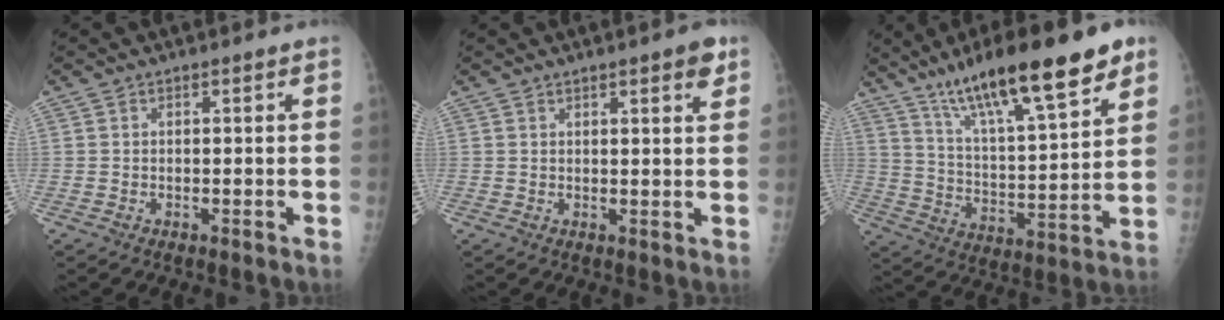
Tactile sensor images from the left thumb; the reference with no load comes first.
{"total": 4.0, "force": [2.4, 0.9, 3.0], "torque": [-0.032, -0.010, 0.028]}
{"total": 22.3, "force": [14.3, 5.1, 16.3], "torque": [-0.246, -0.047, 0.239]}